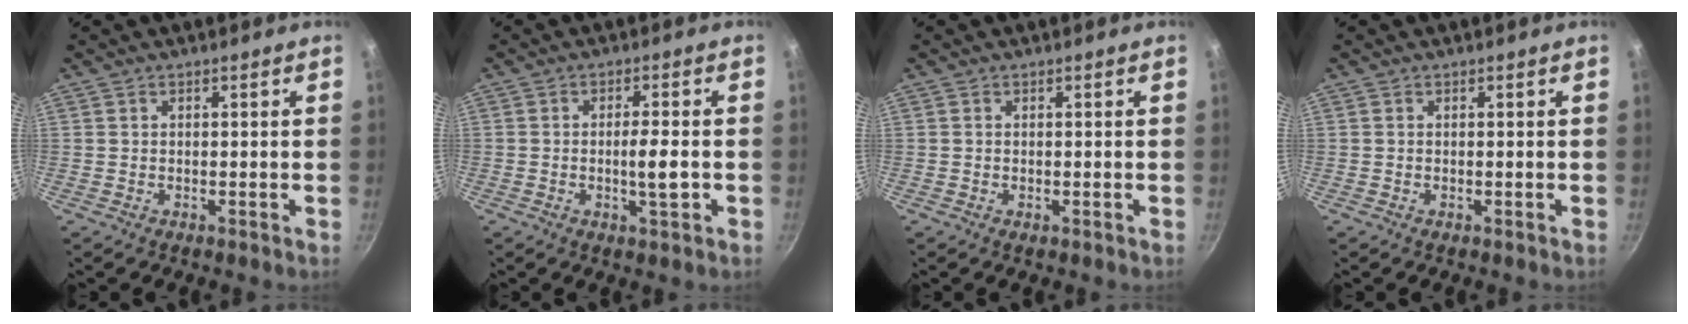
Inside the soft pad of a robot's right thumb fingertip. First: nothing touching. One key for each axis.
{"total": 4.7, "fx": -1.0, "fy": 1.0, "fz": 4.5, "tx": -0.073, "ty": 0.006, "tz": -0.018}
{"total": 0.5, "fx": -0.1, "fy": 0.3, "fz": 0.4, "tx": -0.006, "ty": 0.000, "tz": -0.002}
{"total": 0.0}